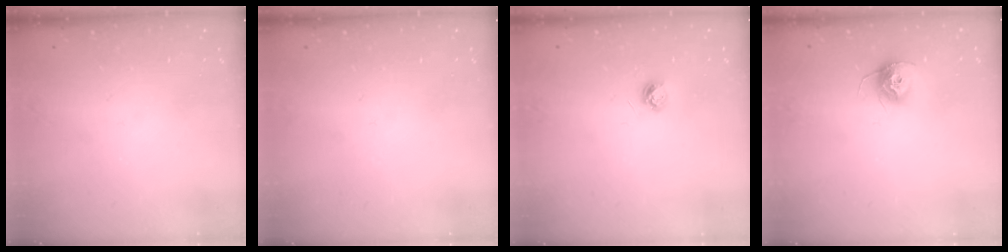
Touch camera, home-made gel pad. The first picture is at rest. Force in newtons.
{"total": 0.0}
{"total": 3.6, "press": 3.5, "slide": 0.4}
{"total": 10.3, "press": 10.3, "slide": 0.4}